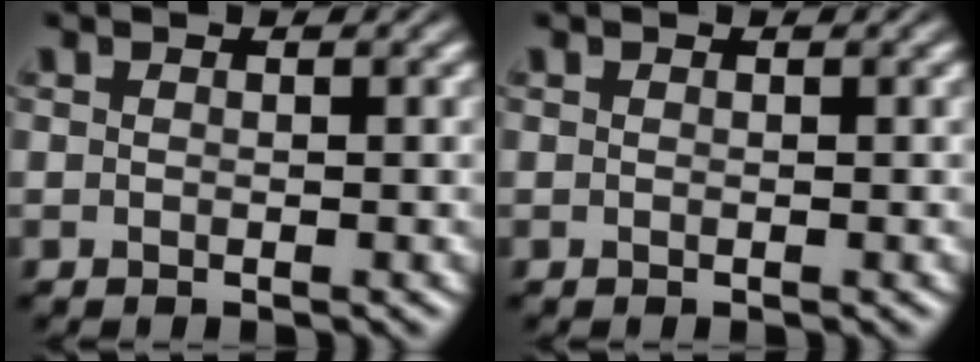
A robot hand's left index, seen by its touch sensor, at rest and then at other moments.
{"total": 0.0}